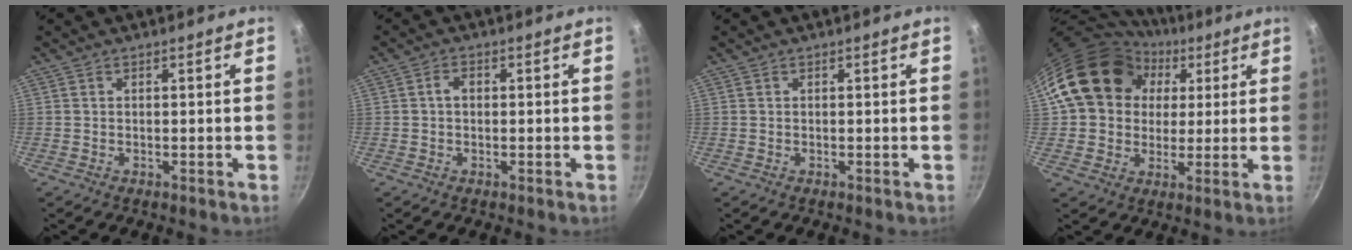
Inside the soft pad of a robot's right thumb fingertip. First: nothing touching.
{"total": 1.9, "force": [0.0, 1.4, 1.3], "torque": [-0.018, 0.005, -0.003]}
{"total": 0.0}
{"total": 17.9, "force": [5.5, 15.0, 8.3], "torque": [-0.123, 0.023, 0.091]}